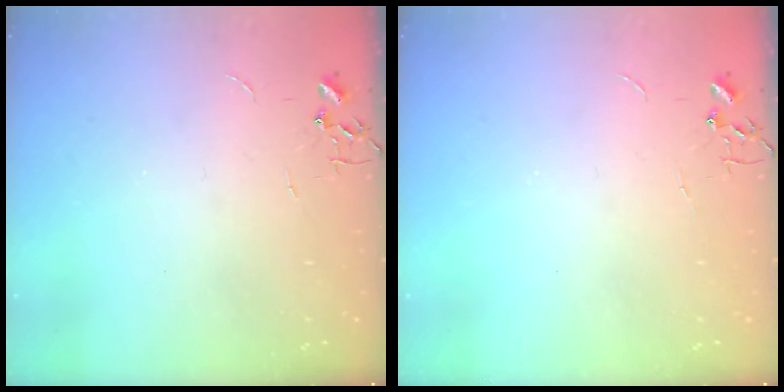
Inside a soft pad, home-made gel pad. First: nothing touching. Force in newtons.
{"total": 0.0}